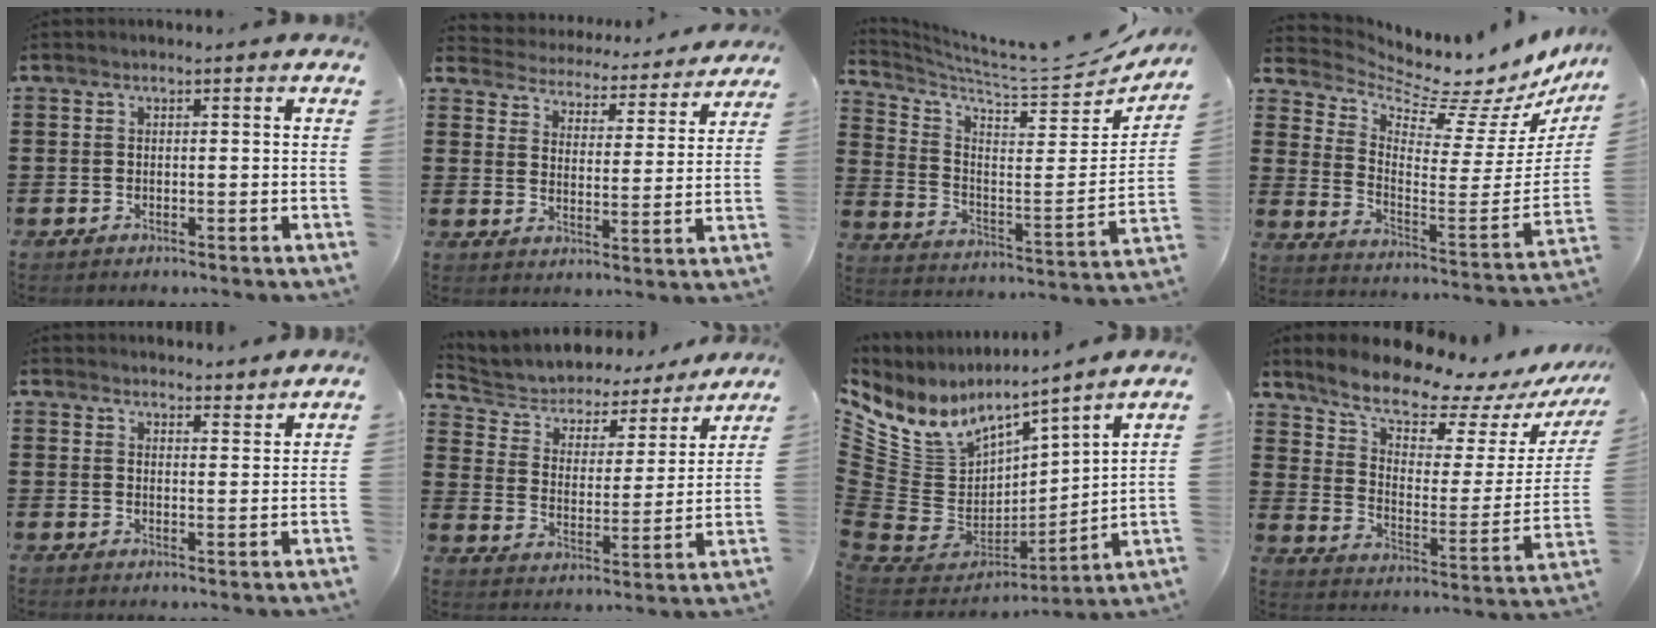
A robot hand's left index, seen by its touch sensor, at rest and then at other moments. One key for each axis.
{"total": 3.8, "fx": 3.8, "fy": 0.1, "fz": -0.4, "tx": -0.021, "ty": -0.039, "tz": 0.058}
{"total": 6.0, "fx": 5.5, "fy": 0.8, "fz": 2.4, "tx": -0.070, "ty": -0.056, "tz": 0.085}
{"total": 5.2, "fx": 4.8, "fy": 1.0, "fz": 1.7, "tx": -0.043, "ty": -0.073, "tz": 0.071}
{"total": 2.8, "fx": 2.8, "fy": 0.2, "fz": 0.1, "tx": -0.002, "ty": -0.011, "tz": 0.053}
{"total": 4.1, "fx": 3.7, "fy": 1.8, "fz": 0.5, "tx": -0.038, "ty": -0.029, "tz": 0.055}
{"total": 8.0, "fx": 4.1, "fy": 6.4, "fz": 2.4, "tx": -0.105, "ty": -0.053, "tz": 0.073}
{"total": 10.0, "fx": 9.1, "fy": 2.3, "fz": 3.3, "tx": -0.090, "ty": -0.075, "tz": 0.157}